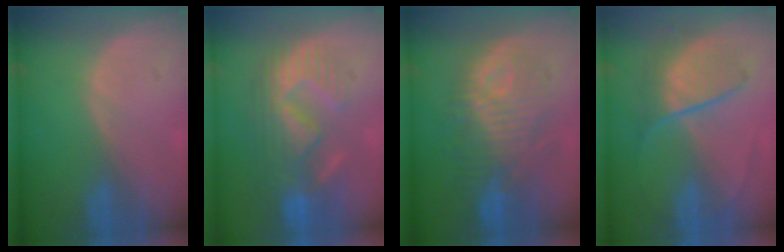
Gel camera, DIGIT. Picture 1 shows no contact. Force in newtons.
{"total": 9.6, "press": 9.4, "slide": 2.2}
{"total": 10.2, "press": 10.1, "slide": 1.7}
{"total": 6.5, "press": 6.5, "slide": 0.9}